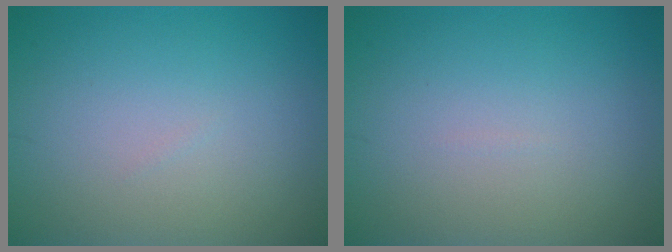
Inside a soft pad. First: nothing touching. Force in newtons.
{"total": 0.0}